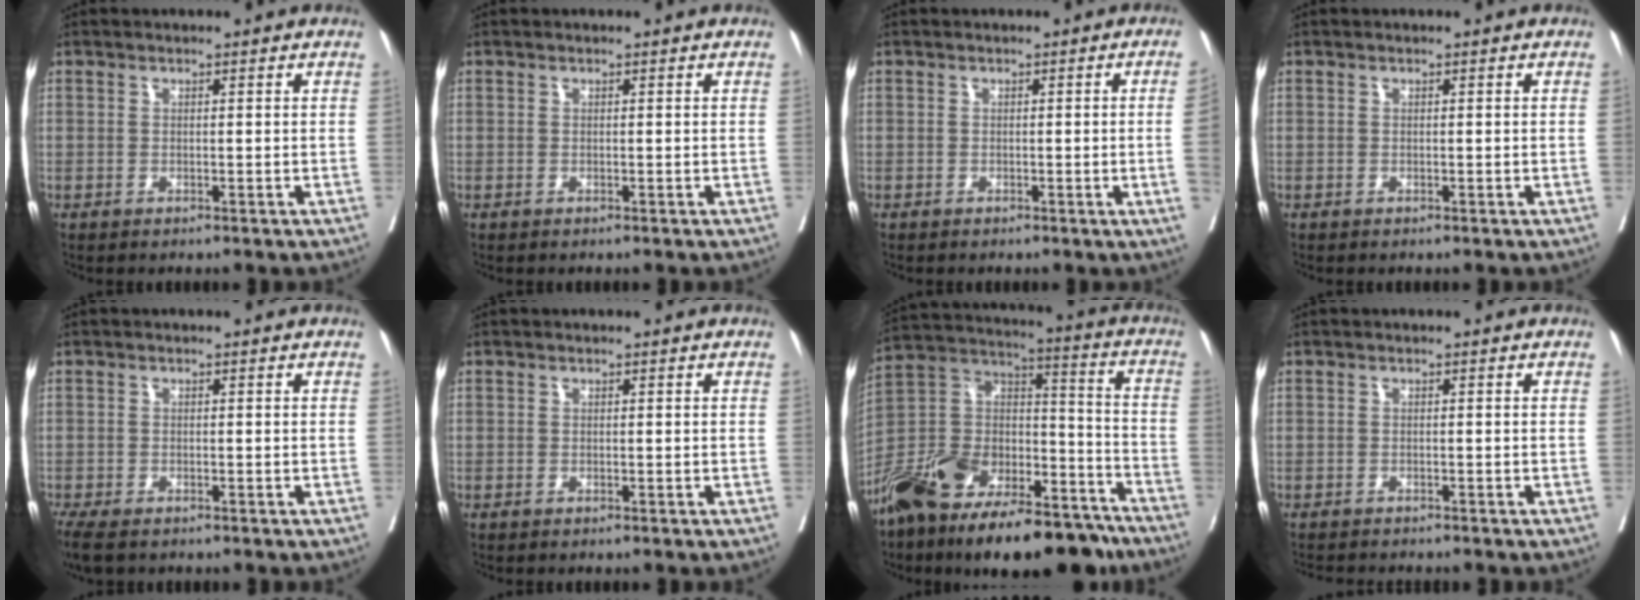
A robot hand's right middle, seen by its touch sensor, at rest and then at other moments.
{"total": 0.0}
{"total": 2.8, "force": [-0.4, -1.0, 2.6], "torque": [-0.032, -0.004, -0.003]}
{"total": 0.0}
{"total": 5.2, "force": [-3.9, 2.0, 2.8], "torque": [-0.055, -0.016, -0.066]}
{"total": 0.0}
{"total": 27.0, "force": [-20.1, 9.8, 15.1], "torque": [-0.263, 0.012, -0.337]}
{"total": 4.5, "force": [-4.1, 0.8, 1.5], "torque": [-0.019, -0.008, -0.060]}